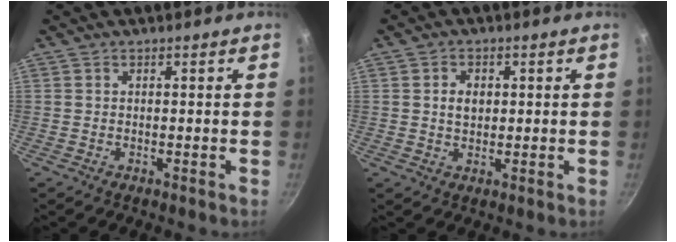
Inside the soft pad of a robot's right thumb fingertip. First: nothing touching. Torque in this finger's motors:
{"motor_torque": [-0.42, 0.43, 0.21, 0.04, 0.04]}